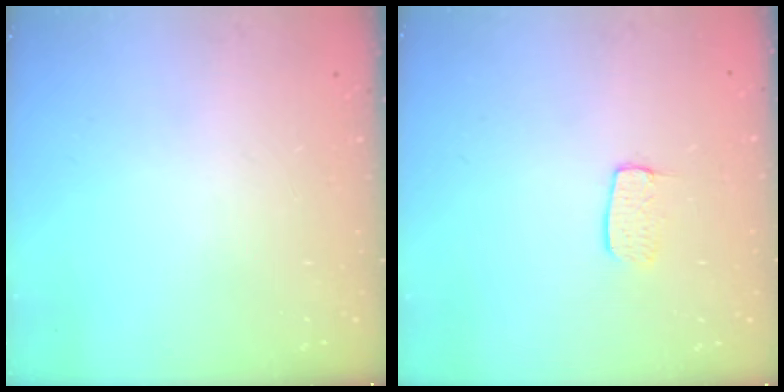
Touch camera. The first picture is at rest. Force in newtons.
{"total": 5.6, "press": 5.6, "slide": 0.2}